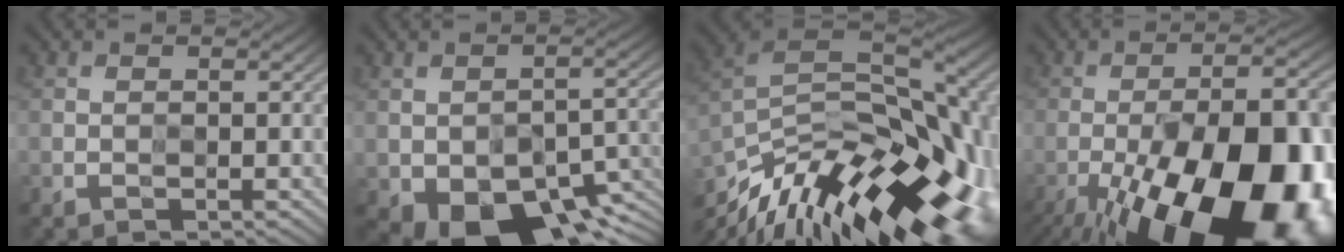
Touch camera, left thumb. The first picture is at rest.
{"total": 11.0, "force": [-6.3, 5.6, 7.0], "torque": [-0.103, -0.026, -0.093]}
{"total": 17.4, "force": [-9.6, 6.2, 13.1], "torque": [-0.234, 0.013, -0.160]}
{"total": 22.5, "force": [-11.2, 8.4, 17.7], "torque": [-0.245, -0.040, -0.163]}